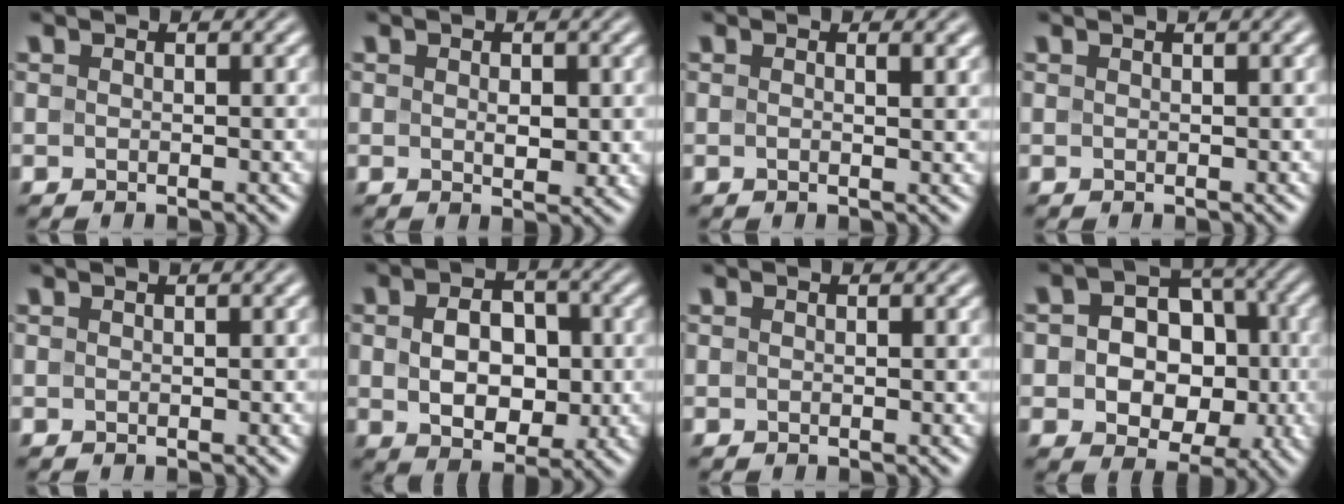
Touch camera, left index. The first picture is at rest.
{"total": 1.8, "force": [0.0, 1.0, 1.4], "torque": [-0.027, -0.005, 0.003]}
{"total": 1.5, "force": [0.3, 0.4, 1.4], "torque": [-0.018, -0.001, -0.001]}
{"total": 1.8, "force": [0.9, 0.6, 1.5], "torque": [-0.017, 0.002, 0.004]}
{"total": 1.5, "force": [0.8, 0.5, 1.2], "torque": [-0.016, 0.002, 0.003]}
{"total": 5.9, "force": [-0.2, 4.1, 4.3], "torque": [-0.073, -0.003, 0.000]}
{"total": 0.0}
{"total": 8.5, "force": [-1.0, 6.7, 5.1], "torque": [-0.054, 0.001, -0.026]}